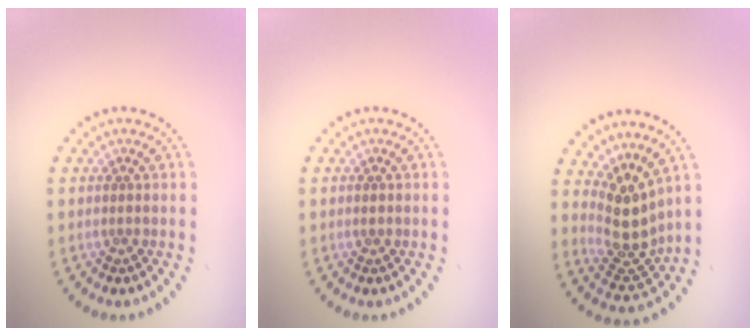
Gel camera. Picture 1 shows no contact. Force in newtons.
{"total": 0.8, "press": 0.8, "slide": 0.2}
{"total": 4.1, "press": 3.0, "slide": 2.8}